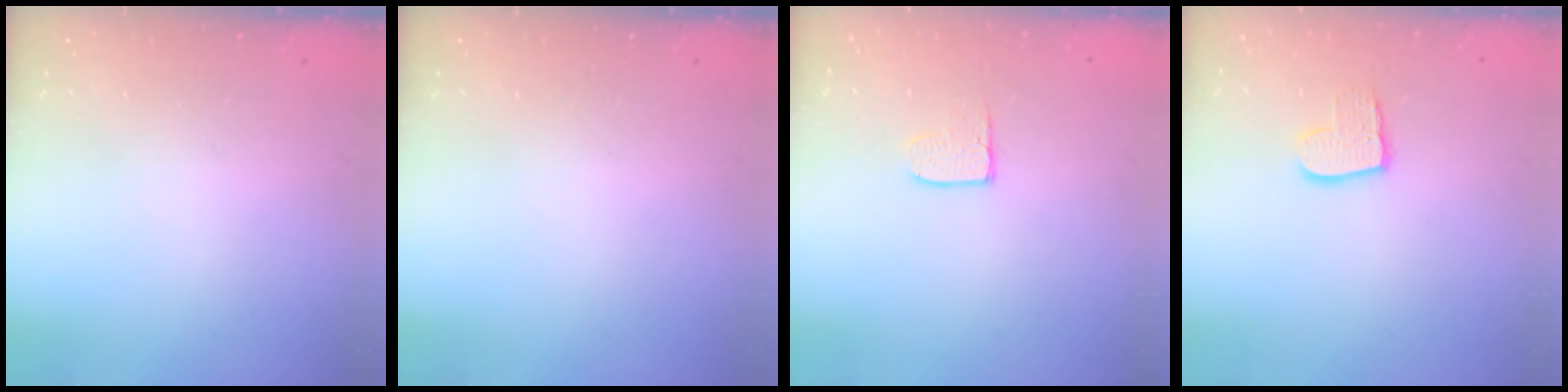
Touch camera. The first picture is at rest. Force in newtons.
{"total": 0.0}
{"total": 6.3, "press": 6.2, "slide": 0.5}
{"total": 9.8, "press": 9.8, "slide": 0.9}